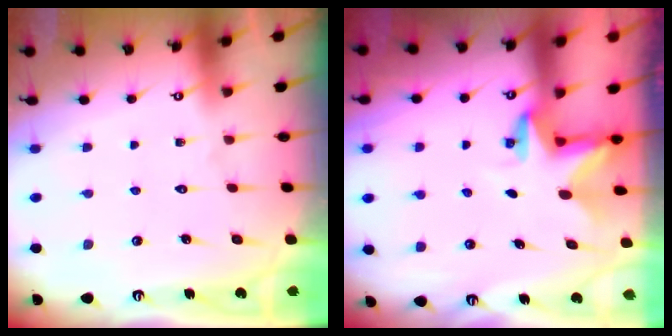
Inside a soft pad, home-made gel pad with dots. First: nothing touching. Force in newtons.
{"total": 2.8, "press": 2.8, "slide": 0.2}